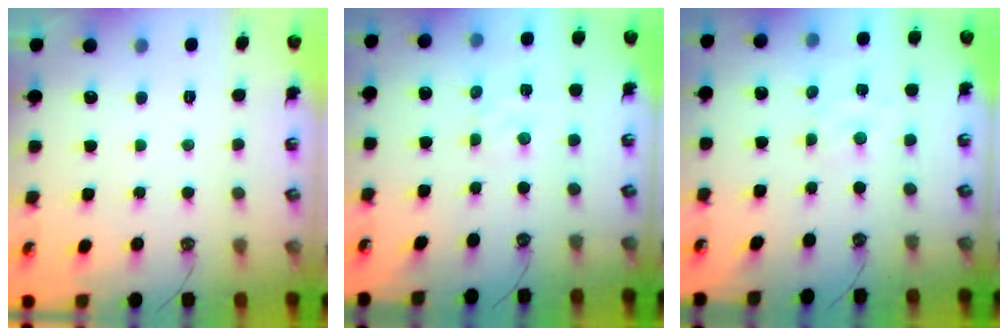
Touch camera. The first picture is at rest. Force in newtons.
{"total": 1.2, "press": 1.2, "slide": 0.1}
{"total": 2.3, "press": 2.3, "slide": 0.4}